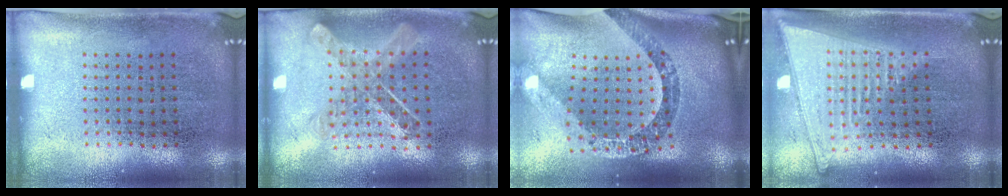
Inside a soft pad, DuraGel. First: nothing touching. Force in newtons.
{"total": 0.9, "press": 0.9, "slide": 0.0}
{"total": 2.6, "press": 1.9, "slide": 1.7}
{"total": 2.0, "press": 1.7, "slide": 1.0}